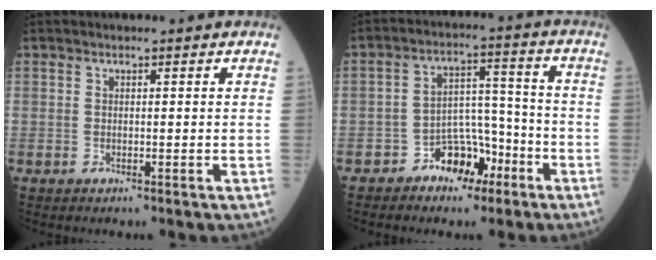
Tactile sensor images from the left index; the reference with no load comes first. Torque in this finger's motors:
{"motor_torque": [0.18, 0.21, 0.07, 0.00]}